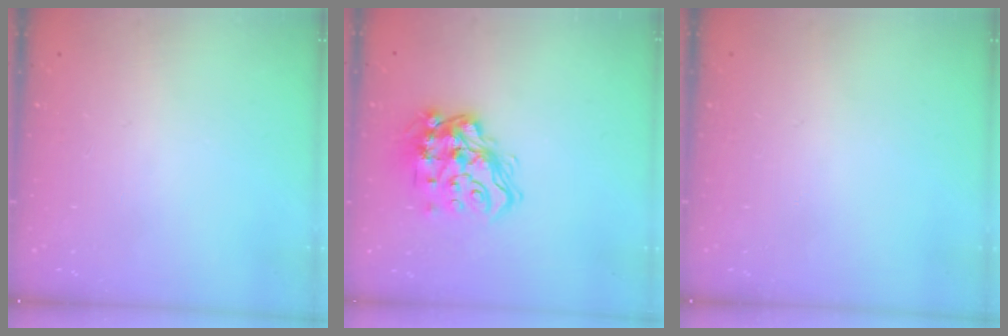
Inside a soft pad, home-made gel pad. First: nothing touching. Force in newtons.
{"total": 17.0, "press": 17.0, "slide": 0.9}
{"total": 0.0}